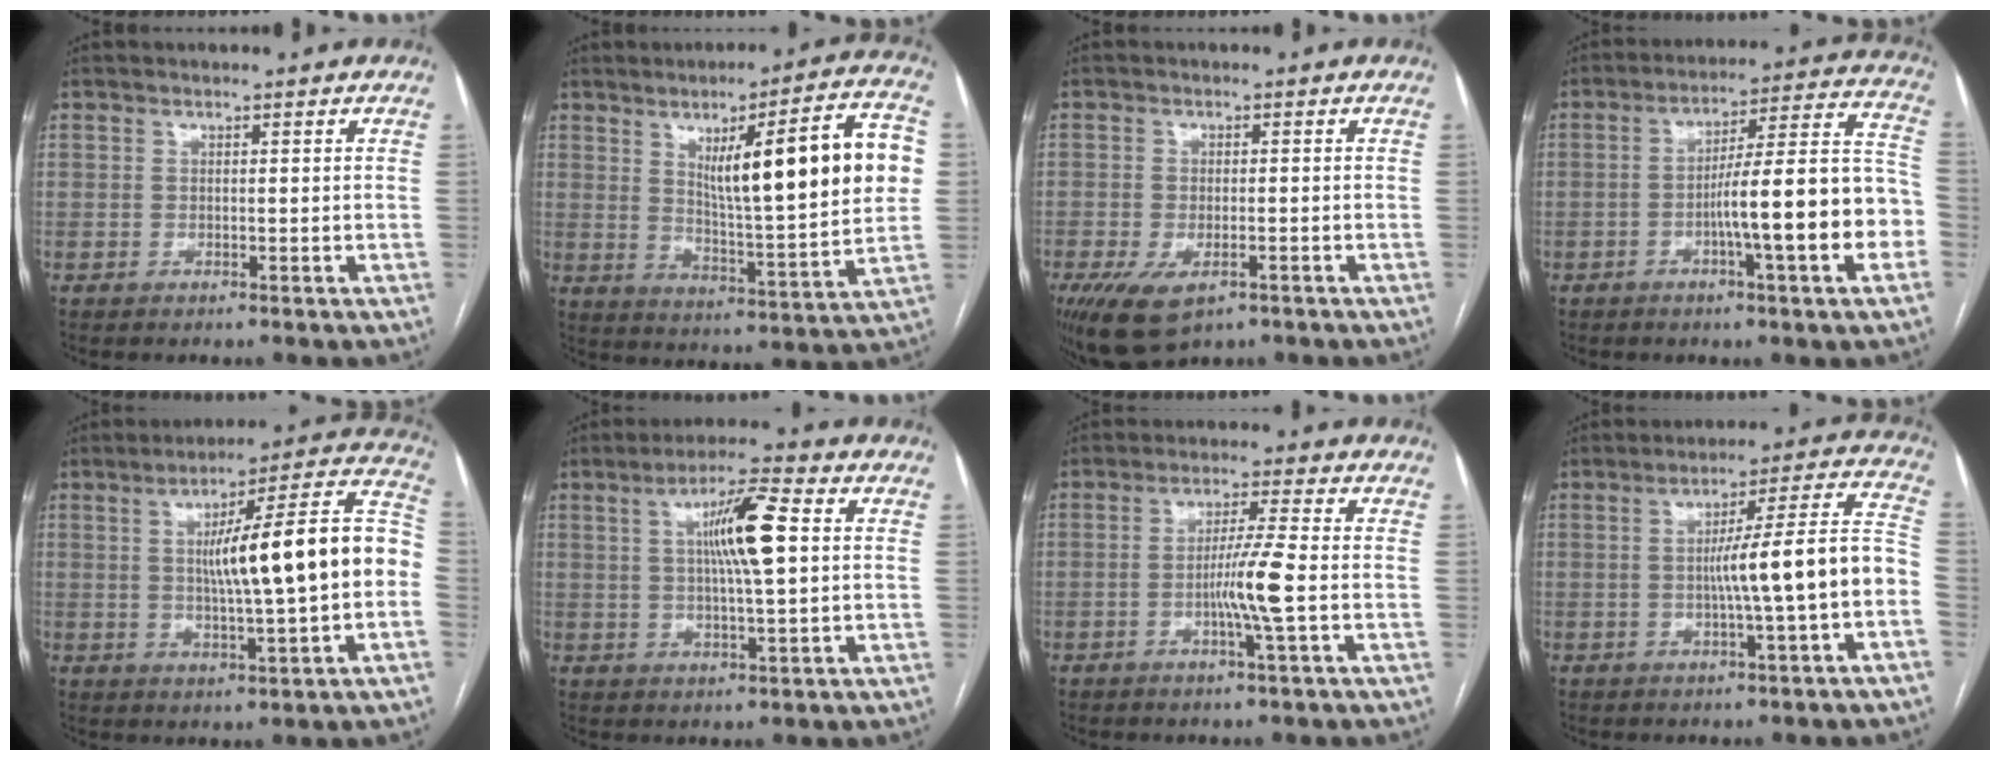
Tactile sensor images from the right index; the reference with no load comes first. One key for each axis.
{"total": 20.0, "fx": 4.6, "fy": 1.5, "fz": 19.4, "tx": -0.273, "ty": 0.008, "tz": 0.064}
{"total": 8.4, "fx": -4.6, "fy": 3.9, "fz": 5.8, "tx": -0.108, "ty": -0.015, "tz": -0.070}
{"total": 16.2, "fx": -4.2, "fy": 0.5, "fz": 15.6, "tx": -0.217, "ty": 0.025, "tz": -0.062}
{"total": 18.3, "fx": 0.1, "fy": 1.3, "fz": 18.2, "tx": -0.265, "ty": 0.035, "tz": -0.001}
{"total": 9.5, "fx": 1.8, "fy": 0.7, "fz": 9.4, "tx": -0.165, "ty": 0.010, "tz": 0.029}
{"total": 6.3, "fx": -1.4, "fy": -0.9, "fz": 6.0, "tx": -0.113, "ty": -0.002, "tz": -0.026}
{"total": 12.7, "fx": -2.6, "fy": -0.7, "fz": 12.4, "tx": -0.177, "ty": 0.026, "tz": -0.039}